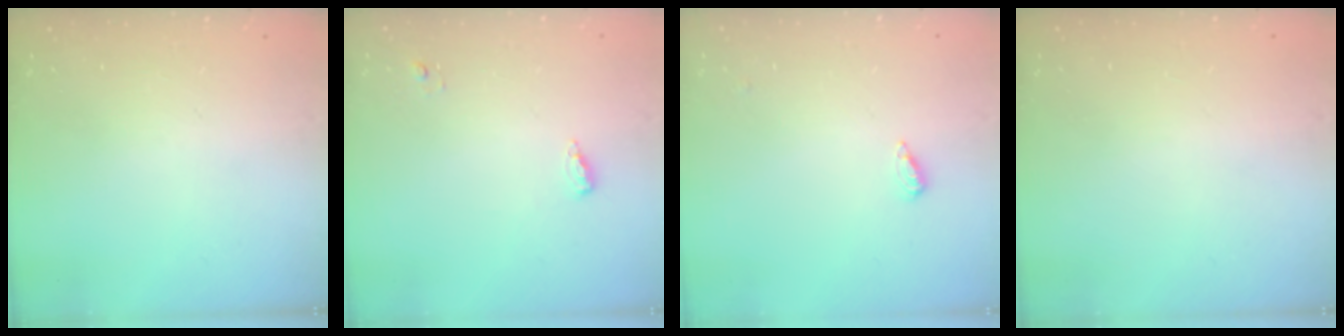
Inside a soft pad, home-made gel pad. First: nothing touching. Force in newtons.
{"total": 4.6, "press": 4.4, "slide": 1.1}
{"total": 2.2, "press": 2.2, "slide": 0.5}
{"total": 0.8, "press": 0.8, "slide": 0.1}